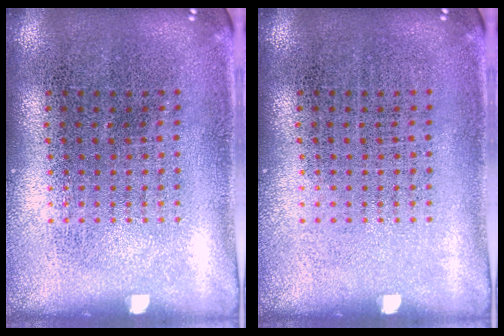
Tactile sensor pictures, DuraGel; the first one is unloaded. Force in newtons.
{"total": 0.0}